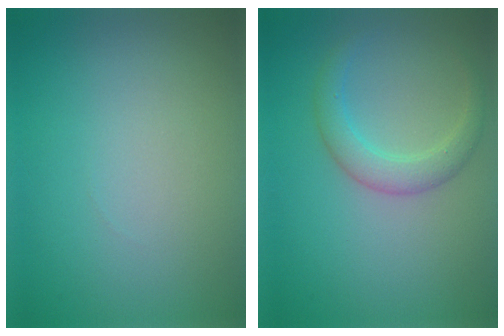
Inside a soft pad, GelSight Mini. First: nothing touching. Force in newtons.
{"total": 2.0, "press": 2.0, "slide": 0.2}